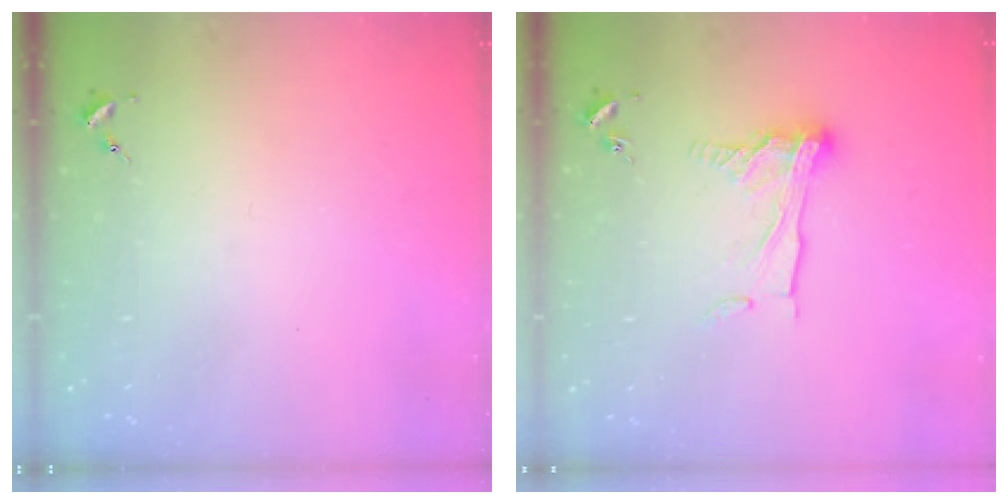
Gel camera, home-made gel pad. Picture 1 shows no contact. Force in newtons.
{"total": 11.4, "press": 11.4, "slide": 0.9}